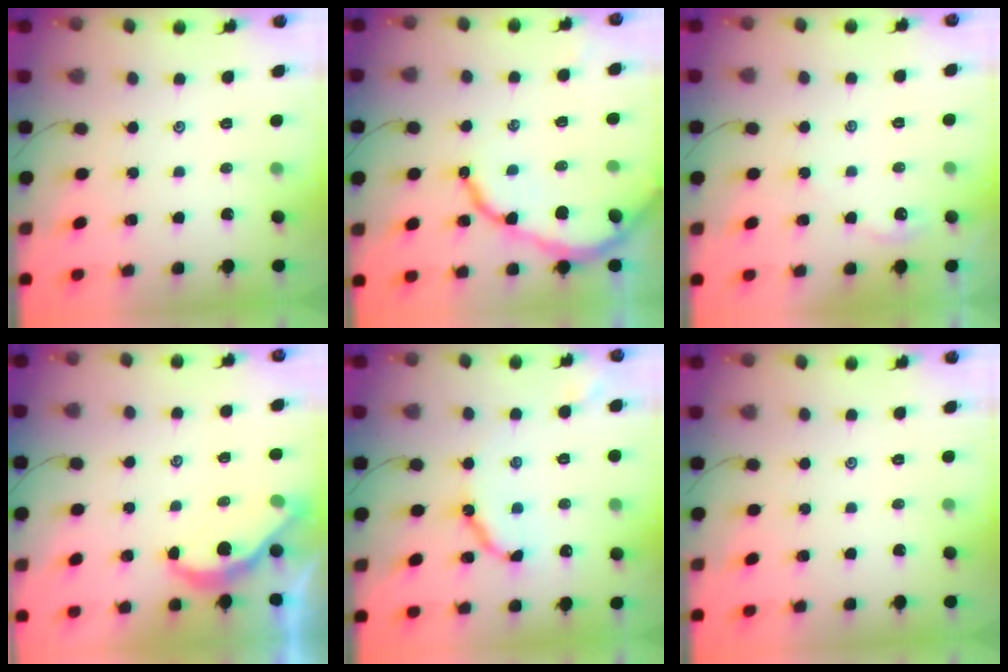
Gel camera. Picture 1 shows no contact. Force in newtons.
{"total": 12.2, "press": 12.1, "slide": 1.2}
{"total": 1.9, "press": 1.9, "slide": 0.4}
{"total": 4.9, "press": 4.9, "slide": 0.2}
{"total": 9.5, "press": 9.5, "slide": 0.8}
{"total": 0.0}